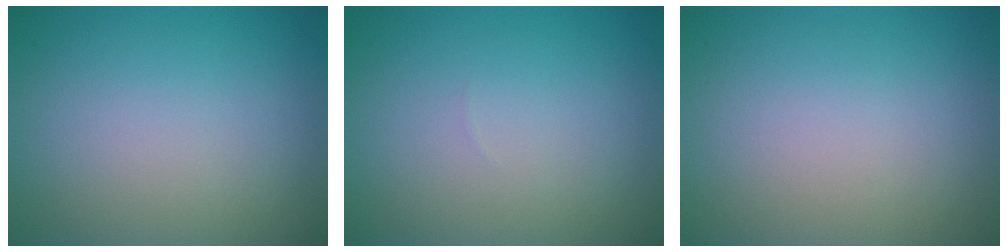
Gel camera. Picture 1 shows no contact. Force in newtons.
{"total": 0.0}
{"total": 0.0}